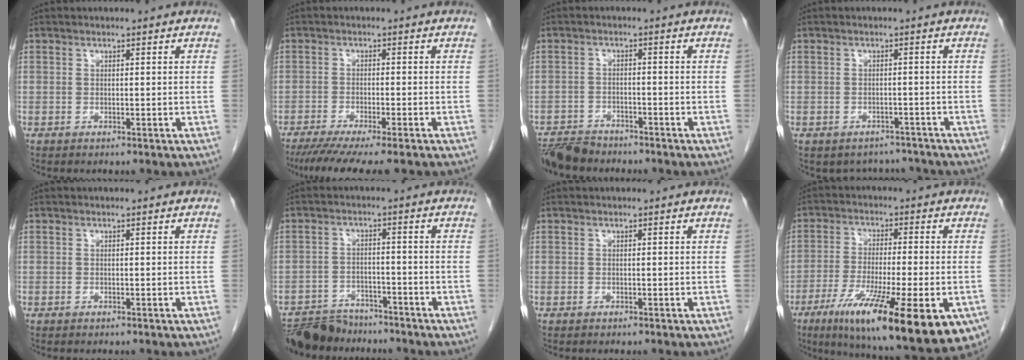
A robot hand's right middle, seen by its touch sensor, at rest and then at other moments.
{"total": 10.6, "force": [-8.7, 0.3, 6.0], "torque": [-0.076, -0.023, -0.132]}
{"total": 5.8, "force": [-5.5, 1.6, 1.1], "torque": [-0.016, -0.015, -0.097]}
{"total": 5.1, "force": [-4.5, 2.4, -0.1], "torque": [0.011, 0.018, -0.055]}
{"total": 0.0}
{"total": 8.2, "force": [-7.6, 2.9, 0.8], "torque": [-0.010, 0.000, -0.126]}
{"total": 0.0}
{"total": 20.8, "force": [-10.6, 3.4, 17.6], "torque": [-0.229, -0.047, -0.166]}